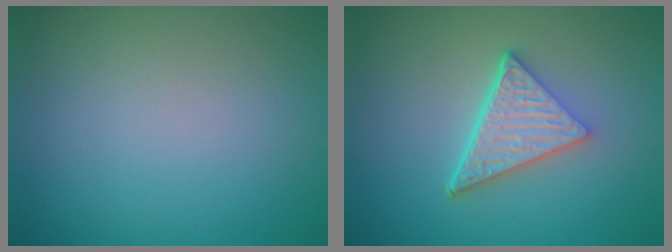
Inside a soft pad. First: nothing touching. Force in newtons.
{"total": 5.3, "press": 3.7, "slide": 3.8}